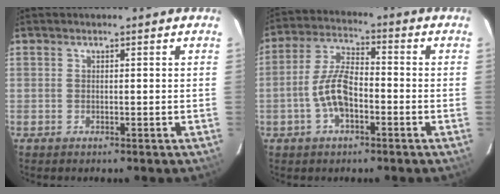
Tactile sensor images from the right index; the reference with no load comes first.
{"total": 8.6, "force": [-2.8, 3.8, 7.2], "torque": [-0.151, 0.011, -0.052]}